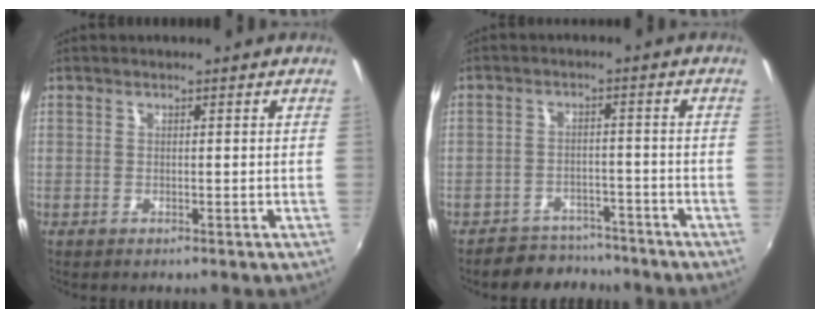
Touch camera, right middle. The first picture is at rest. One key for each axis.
{"total": 7.2, "fx": -6.3, "fy": 3.4, "fz": 0.6, "tx": -0.024, "ty": 0.014, "tz": -0.088}